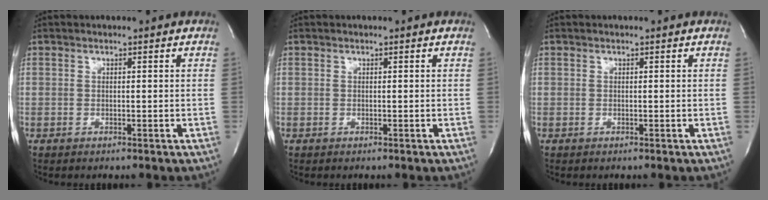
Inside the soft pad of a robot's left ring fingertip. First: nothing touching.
{"total": 0.0}
{"total": 0.0}